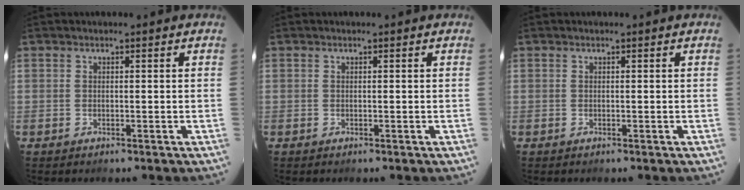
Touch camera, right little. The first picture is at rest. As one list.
[{"total": 0.0}, {"total": 0.0}]